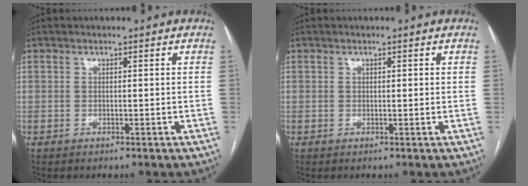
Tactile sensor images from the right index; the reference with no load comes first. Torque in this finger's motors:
{"motor_torque": [-0.19, 0.03, -0.03, 0.01]}